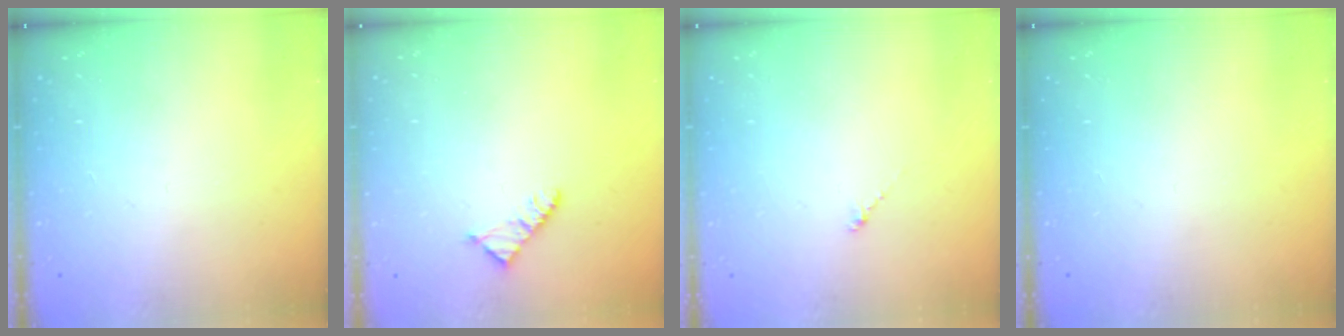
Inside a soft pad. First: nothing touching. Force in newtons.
{"total": 2.3, "press": 2.3, "slide": 0.4}
{"total": 0.8, "press": 0.6, "slide": 0.4}
{"total": 0.0}